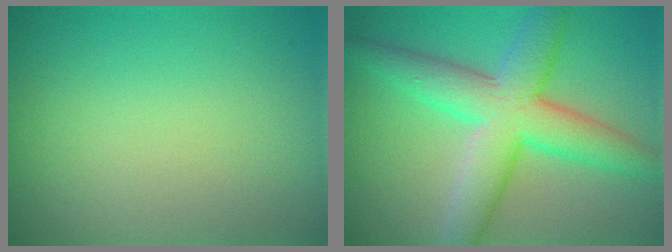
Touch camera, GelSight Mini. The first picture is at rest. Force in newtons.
{"total": 7.7, "press": 7.7, "slide": 0.3}